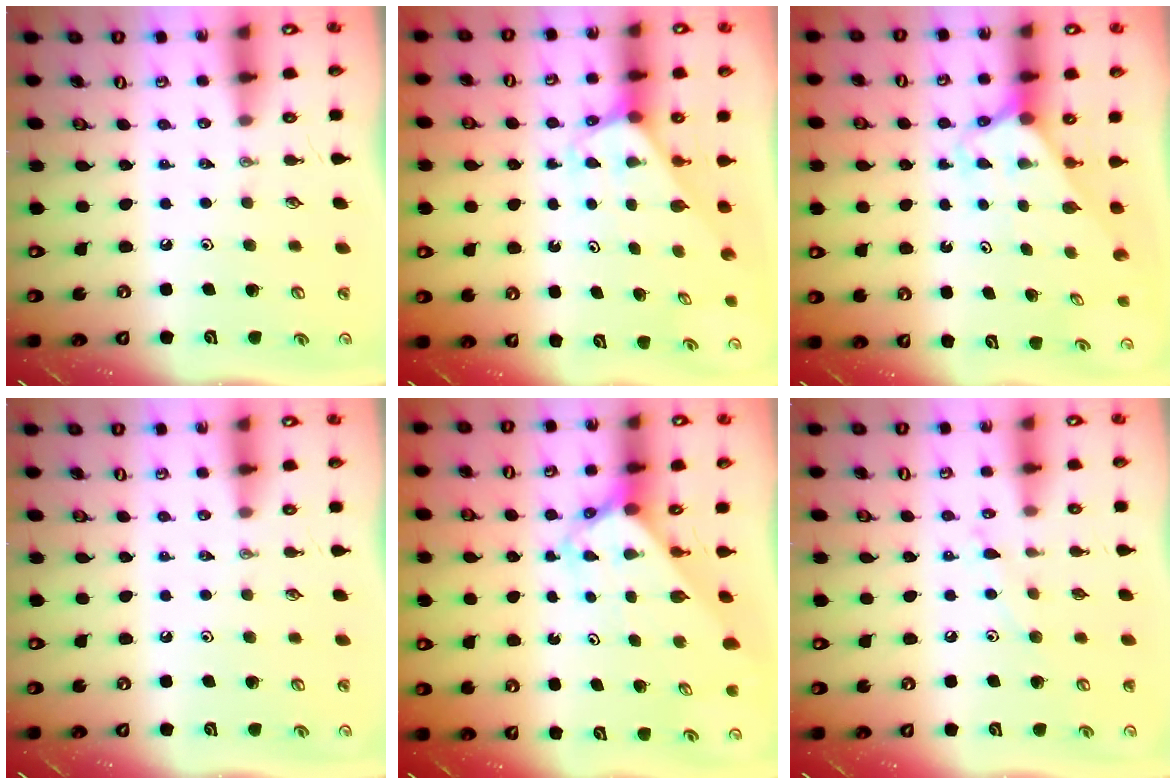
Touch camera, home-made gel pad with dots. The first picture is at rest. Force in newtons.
{"total": 2.4, "press": 2.4, "slide": 0.2}
{"total": 2.4, "press": 2.4, "slide": 0.1}
{"total": 0.0}
{"total": 2.8, "press": 2.8, "slide": 0.1}
{"total": 6.5, "press": 6.5, "slide": 0.4}